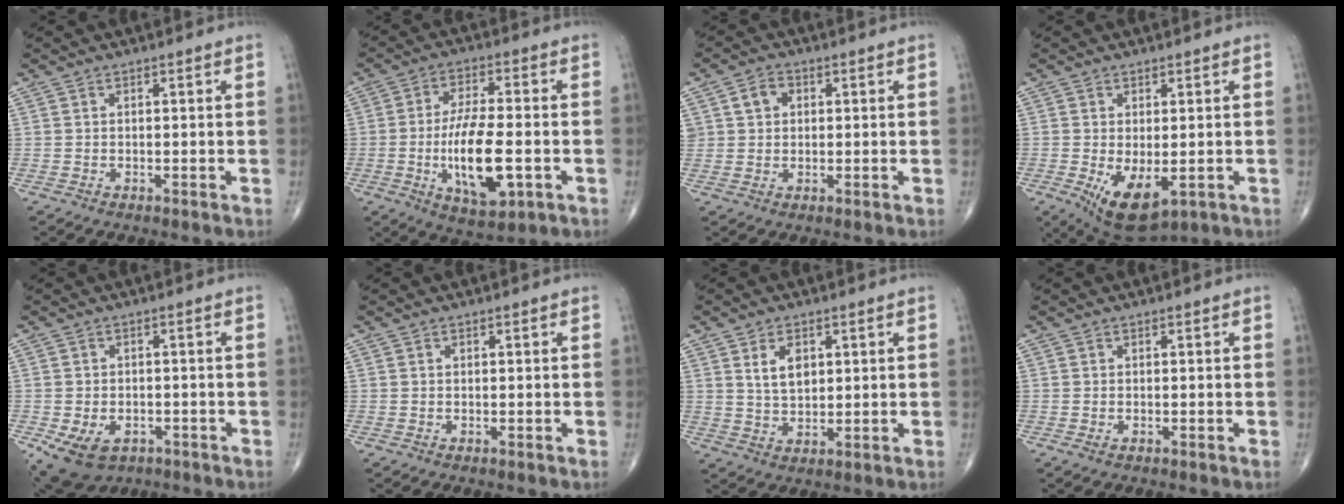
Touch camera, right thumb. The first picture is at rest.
{"total": 15.6, "force": [-3.1, 5.6, 14.2], "torque": [-0.256, 0.002, -0.050]}
{"total": 4.0, "force": [1.1, 3.2, 2.0], "torque": [-0.020, 0.003, 0.020]}
{"total": 8.6, "force": [-2.0, 4.1, 7.2], "torque": [-0.114, -0.018, -0.015]}
{"total": 9.3, "force": [-4.1, 6.4, 5.4], "torque": [-0.095, 0.011, -0.054]}
{"total": 0.0}
{"total": 5.4, "force": [2.0, 3.3, 3.8], "torque": [-0.055, -0.014, 0.040]}
{"total": 0.8, "force": [-0.3, 0.3, 0.6], "torque": [-0.012, -0.001, -0.006]}